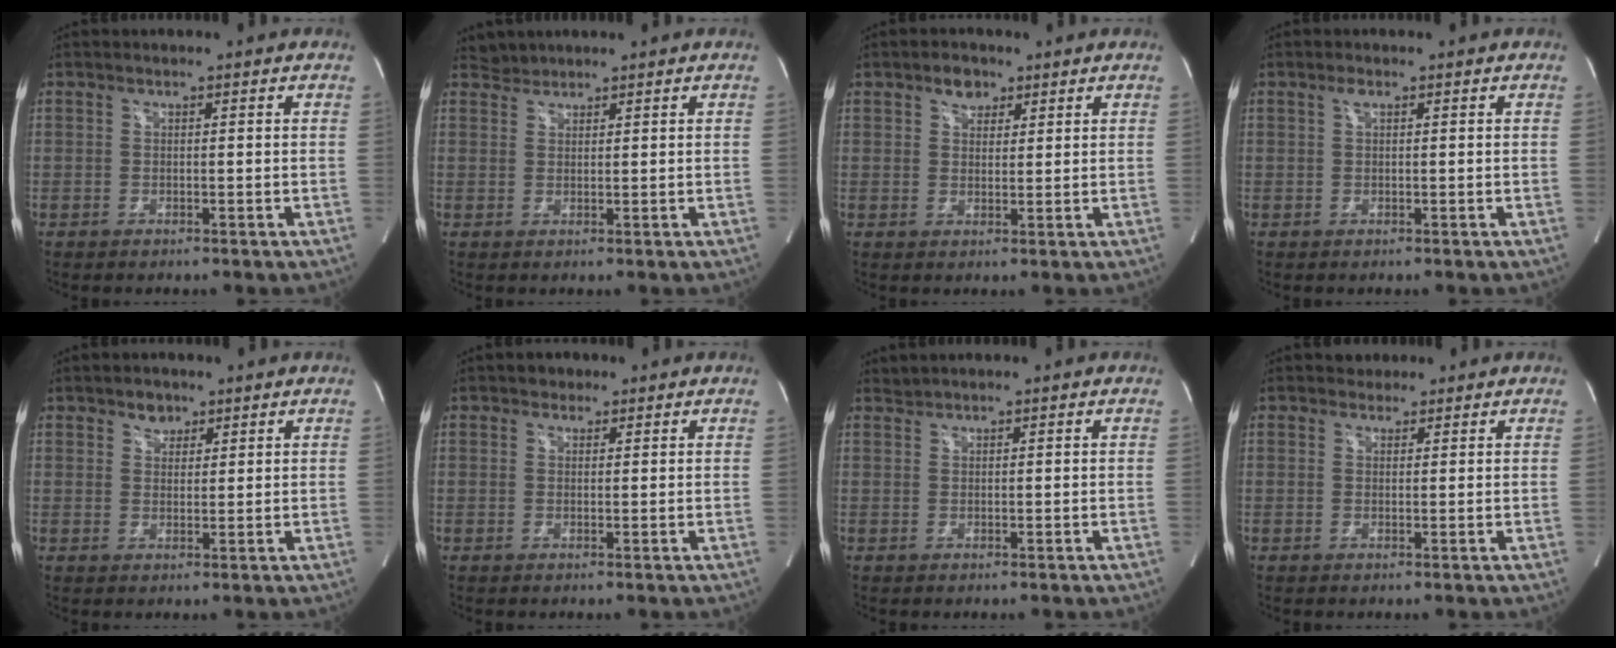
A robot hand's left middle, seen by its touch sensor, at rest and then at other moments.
{"total": 1.7, "force": [1.6, 0.3, -0.5], "torque": [0.005, 0.007, 0.030]}
{"total": 3.0, "force": [1.9, 2.0, 1.3], "torque": [-0.024, 0.008, 0.032]}
{"total": 0.9, "force": [0.5, 0.3, 0.7], "torque": [-0.018, 0.005, 0.008]}
{"total": 2.3, "force": [1.6, 1.6, 0.6], "torque": [-0.009, 0.002, 0.025]}
{"total": 1.5, "force": [0.9, 1.1, 0.2], "torque": [0.000, 0.004, 0.010]}
{"total": 0.8, "force": [0.7, -0.2, -0.3], "torque": [-0.002, 0.005, 0.018]}
{"total": 1.7, "force": [1.4, 1.0, -0.2], "torque": [0.004, 0.008, 0.017]}